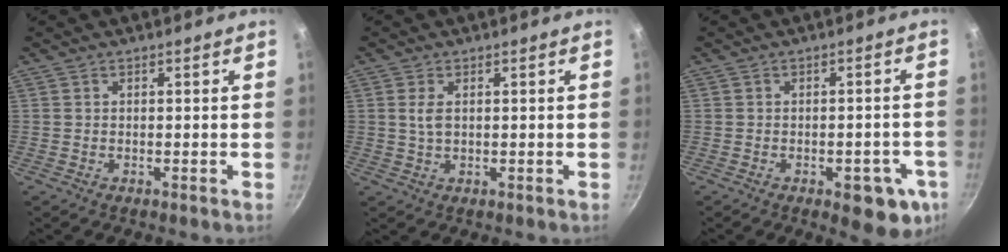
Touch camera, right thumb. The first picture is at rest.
{"total": 2.6, "force": [0.5, 1.4, 2.1], "torque": [-0.043, 0.001, 0.009]}
{"total": 10.0, "force": [-3.8, 4.5, 8.1], "torque": [-0.062, 0.013, -0.042]}